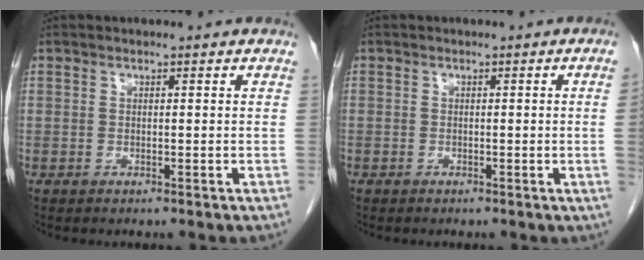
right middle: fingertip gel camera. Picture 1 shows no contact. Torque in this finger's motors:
{"motor_torque": [0.97, -1.16, -0.43, -0.21]}